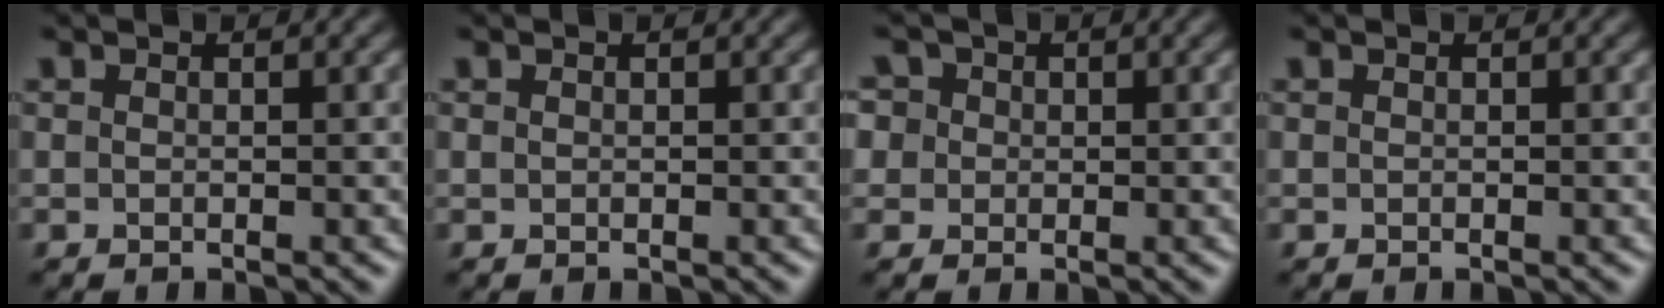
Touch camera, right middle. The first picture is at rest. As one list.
[{"total": 0.0}, {"total": 5.2, "force": [2.2, 4.1, 2.2], "torque": [-0.050, 0.022, 0.013]}, {"total": 0.0}]